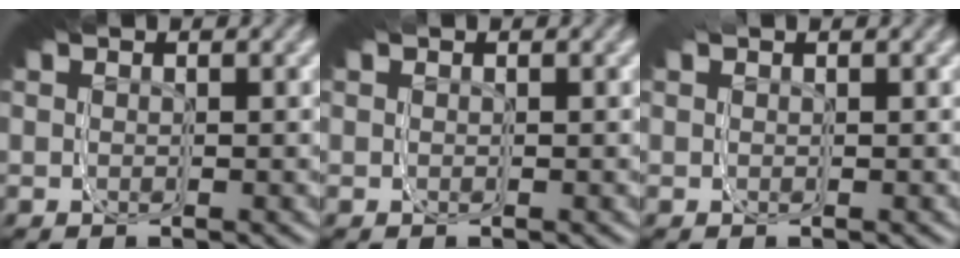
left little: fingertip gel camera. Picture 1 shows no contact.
{"total": 0.7, "force": [-0.1, -0.4, -0.5], "torque": [0.007, -0.001, 0.000]}
{"total": 0.7, "force": [-0.1, -0.4, -0.5], "torque": [0.002, 0.003, 0.002]}